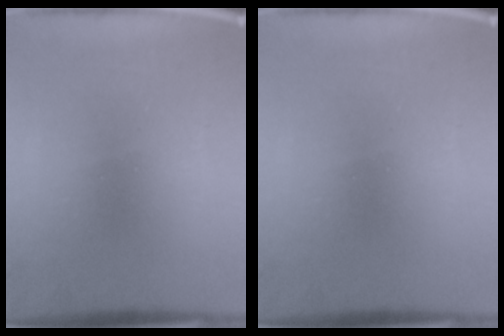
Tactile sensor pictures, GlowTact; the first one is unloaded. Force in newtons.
{"total": 0.0}